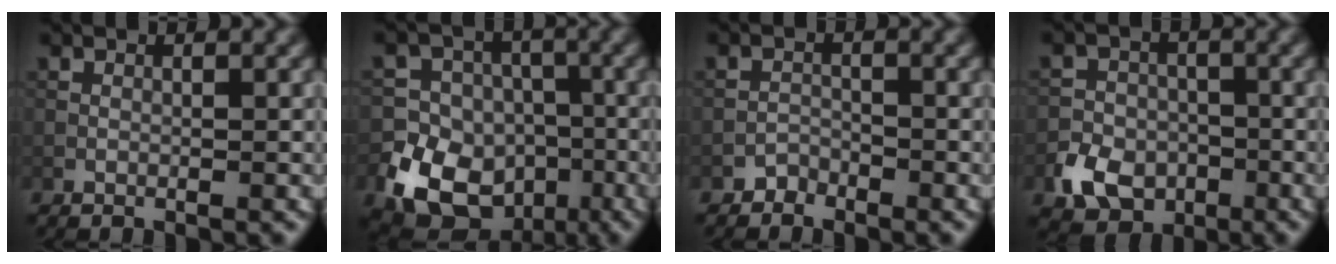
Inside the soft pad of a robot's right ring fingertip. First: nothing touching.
{"total": 14.3, "force": [-6.3, 12.1, 4.3], "torque": [-0.086, -0.048, -0.116]}
{"total": 1.1, "force": [-0.9, 0.6, -0.1], "torque": [0.004, 0.008, -0.015]}
{"total": 4.6, "force": [-2.0, 3.6, 2.0], "torque": [-0.035, -0.006, -0.039]}